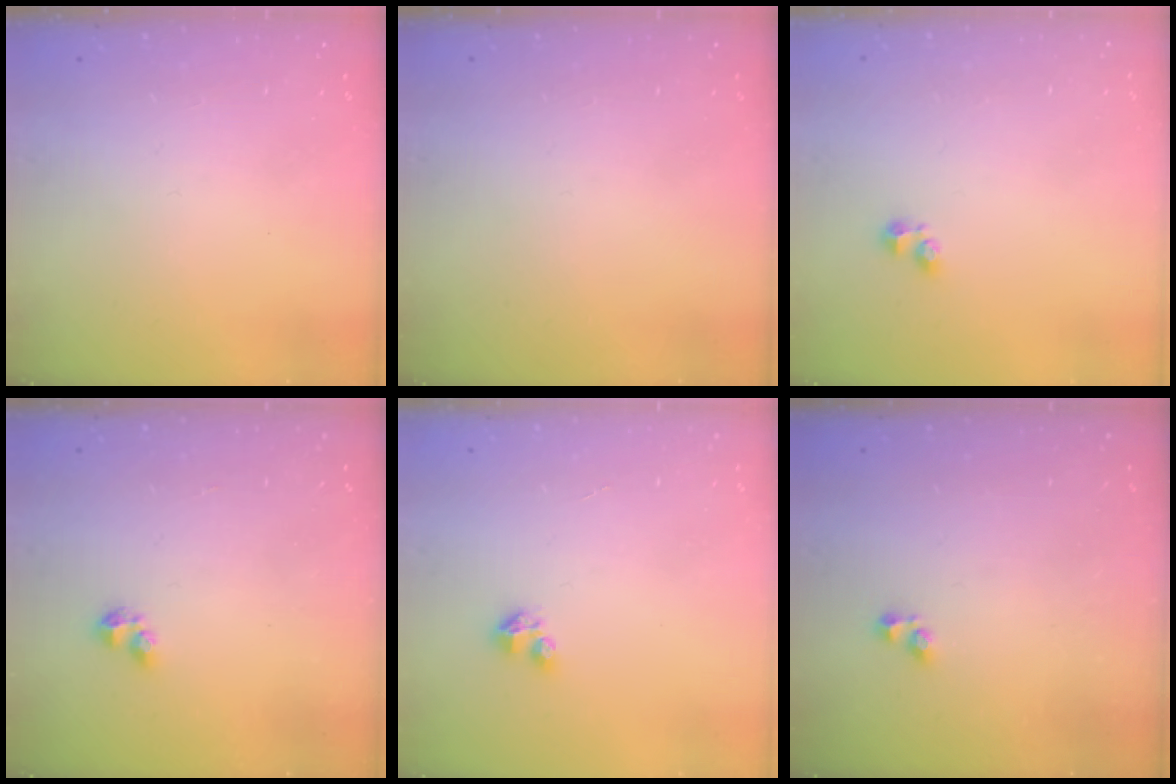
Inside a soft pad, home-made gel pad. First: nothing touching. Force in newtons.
{"total": 0.0}
{"total": 1.9, "press": 1.8, "slide": 0.5}
{"total": 2.3, "press": 2.2, "slide": 0.6}
{"total": 2.7, "press": 2.7, "slide": 0.3}
{"total": 1.6, "press": 1.5, "slide": 0.3}